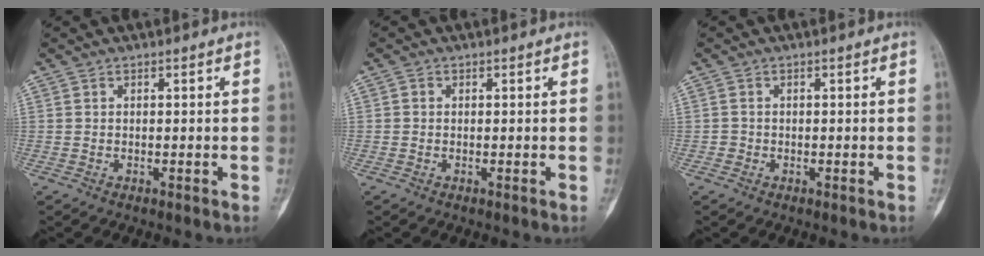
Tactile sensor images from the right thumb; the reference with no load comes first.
{"total": 0.6, "force": [0.0, 0.5, 0.2], "torque": [-0.001, 0.001, -0.003]}
{"total": 0.9, "force": [-0.3, 0.8, 0.1], "torque": [0.002, 0.004, -0.006]}